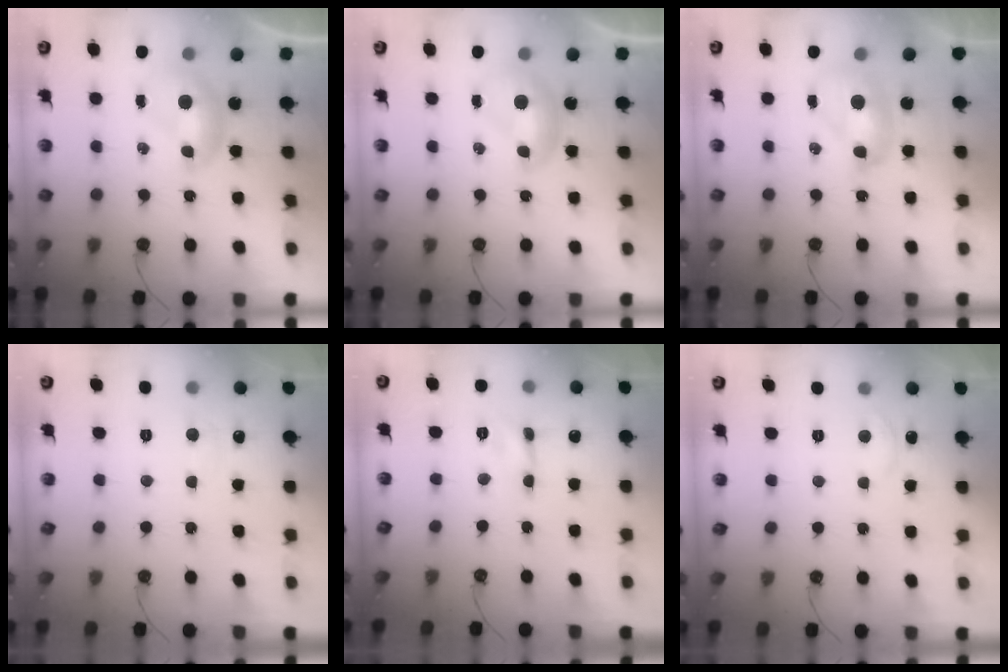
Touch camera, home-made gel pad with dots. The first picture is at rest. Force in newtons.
{"total": 0.0}
{"total": 2.4, "press": 2.4, "slide": 0.3}
{"total": 0.6, "press": 0.2, "slide": 0.6}
{"total": 1.0, "press": 0.9, "slide": 0.4}
{"total": 2.6, "press": 2.6, "slide": 0.1}